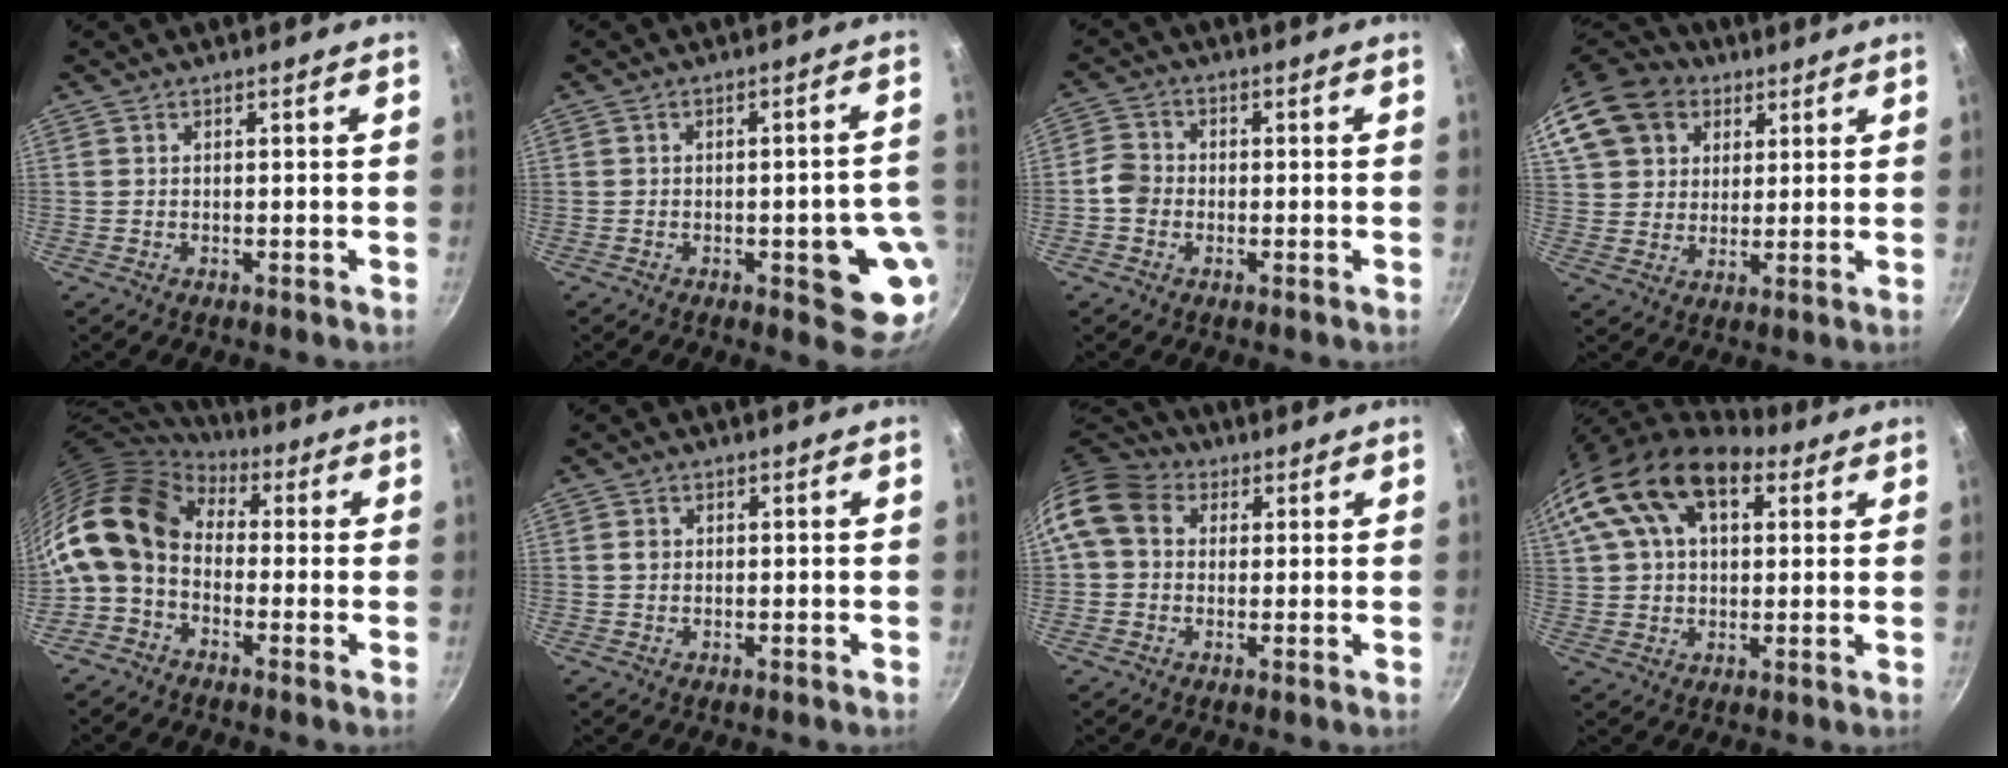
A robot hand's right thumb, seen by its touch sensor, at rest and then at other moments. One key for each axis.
{"total": 11.1, "fx": -3.0, "fy": 4.2, "fz": 9.8, "tx": -0.072, "ty": 0.015, "tz": -0.036}
{"total": 3.9, "fx": -1.1, "fy": 3.3, "fz": 1.6, "tx": -0.022, "ty": 0.015, "tz": -0.031}
{"total": 18.7, "fx": 8.3, "fy": 14.4, "fz": 8.5, "tx": -0.175, "ty": 0.027, "tz": 0.150}
{"total": 13.3, "fx": 0.4, "fy": 9.5, "fz": 9.2, "tx": -0.158, "ty": 0.028, "tz": -0.016}
{"total": 1.3, "fx": 0.1, "fy": 1.1, "fz": 0.6, "tx": -0.007, "ty": 0.004, "tz": 0.002}
{"total": 10.9, "fx": 2.4, "fy": 8.8, "fz": 6.0, "tx": -0.100, "ty": 0.020, "tz": 0.026}
{"total": 20.1, "fx": 8.9, "fy": 12.1, "fz": 13.4, "tx": -0.245, "ty": 0.016, "tz": 0.146}